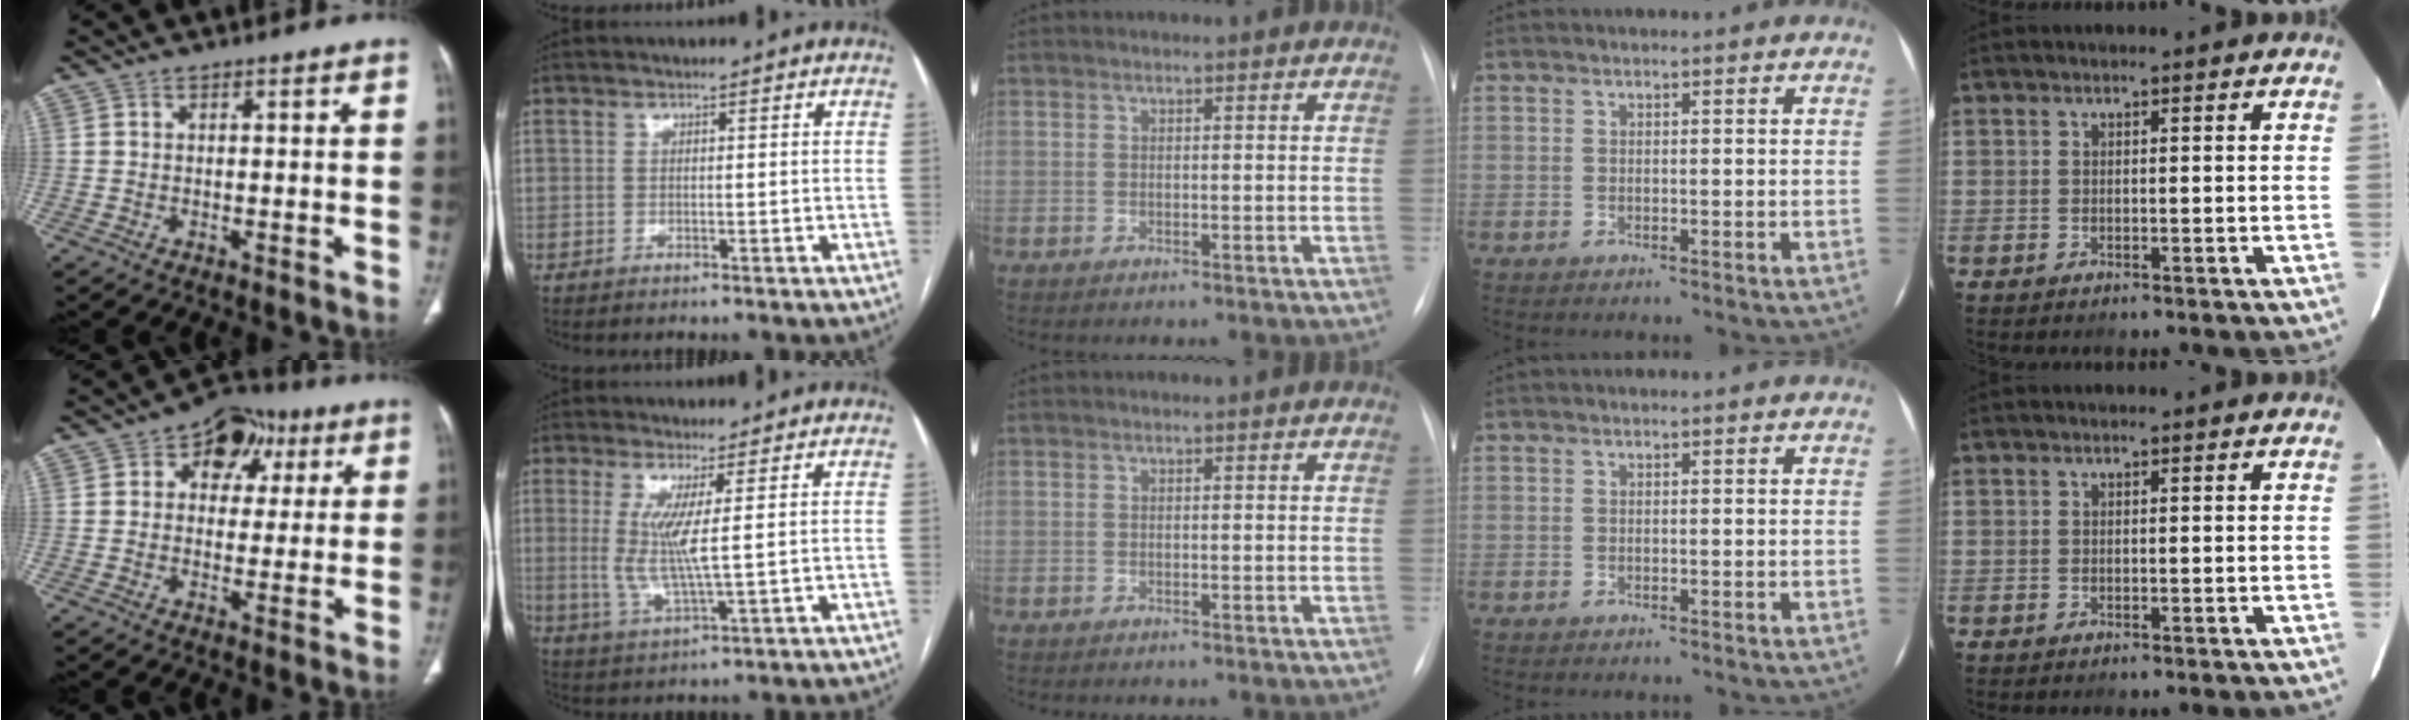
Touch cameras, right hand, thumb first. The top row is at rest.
{"thumb": {"total": 10.2, "force": [3.9, 7.6, 5.6], "torque": [-0.024, 0.001, 0.049]}, "index": {"total": 6.3, "force": [1.1, -0.2, 6.2], "torque": [-0.137, -0.012, 0.025]}}